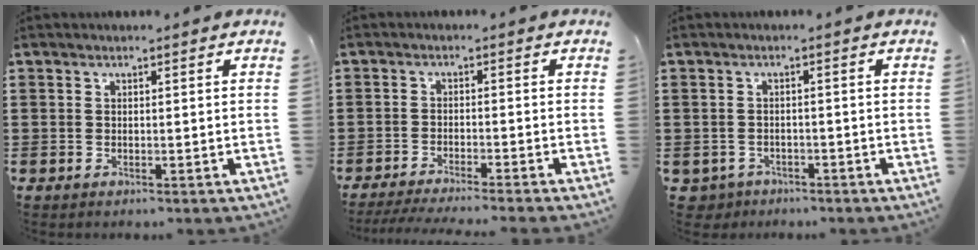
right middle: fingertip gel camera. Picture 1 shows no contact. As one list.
[{"total": 2.9, "force": [-2.6, -0.4, 1.2], "torque": [-0.027, -0.004, -0.054]}, {"total": 1.7, "force": [-1.5, 0.6, -0.2], "torque": [-0.007, -0.001, -0.036]}]